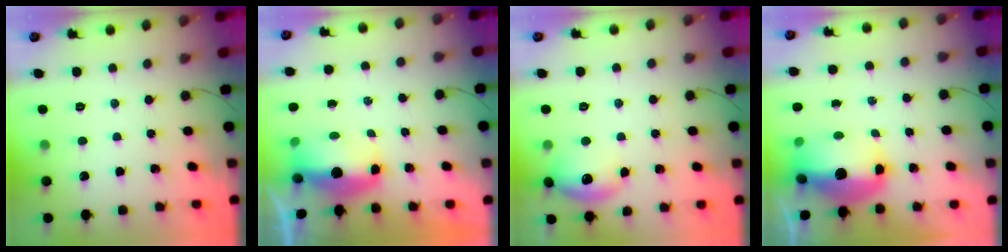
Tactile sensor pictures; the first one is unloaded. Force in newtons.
{"total": 8.4, "press": 7.2, "slide": 4.4}
{"total": 10.3, "press": 10.2, "slide": 1.5}
{"total": 13.1, "press": 12.9, "slide": 2.7}